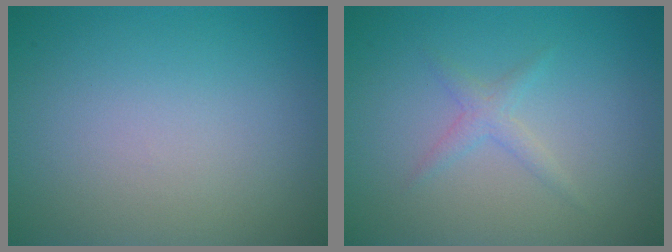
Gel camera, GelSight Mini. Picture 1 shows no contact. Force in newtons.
{"total": 1.3, "press": 1.3, "slide": 0.1}